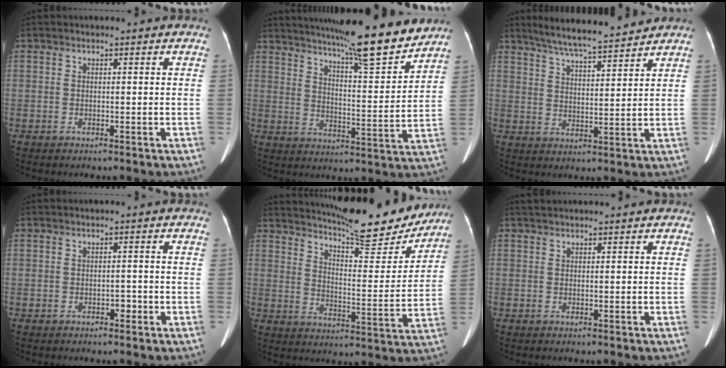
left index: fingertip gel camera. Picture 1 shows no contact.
{"total": 16.9, "force": [14.7, 0.4, 8.4], "torque": [-0.126, -0.017, 0.209]}
{"total": 11.0, "force": [9.9, 0.1, 4.7], "torque": [-0.081, 0.010, 0.158]}
{"total": 1.0, "force": [-0.6, 0.6, 0.5], "torque": [-0.007, 0.002, -0.007]}
{"total": 18.8, "force": [17.1, 2.7, 7.5], "torque": [-0.113, -0.030, 0.230]}
{"total": 3.3, "force": [2.9, 0.3, 1.4], "torque": [-0.016, 0.035, 0.048]}